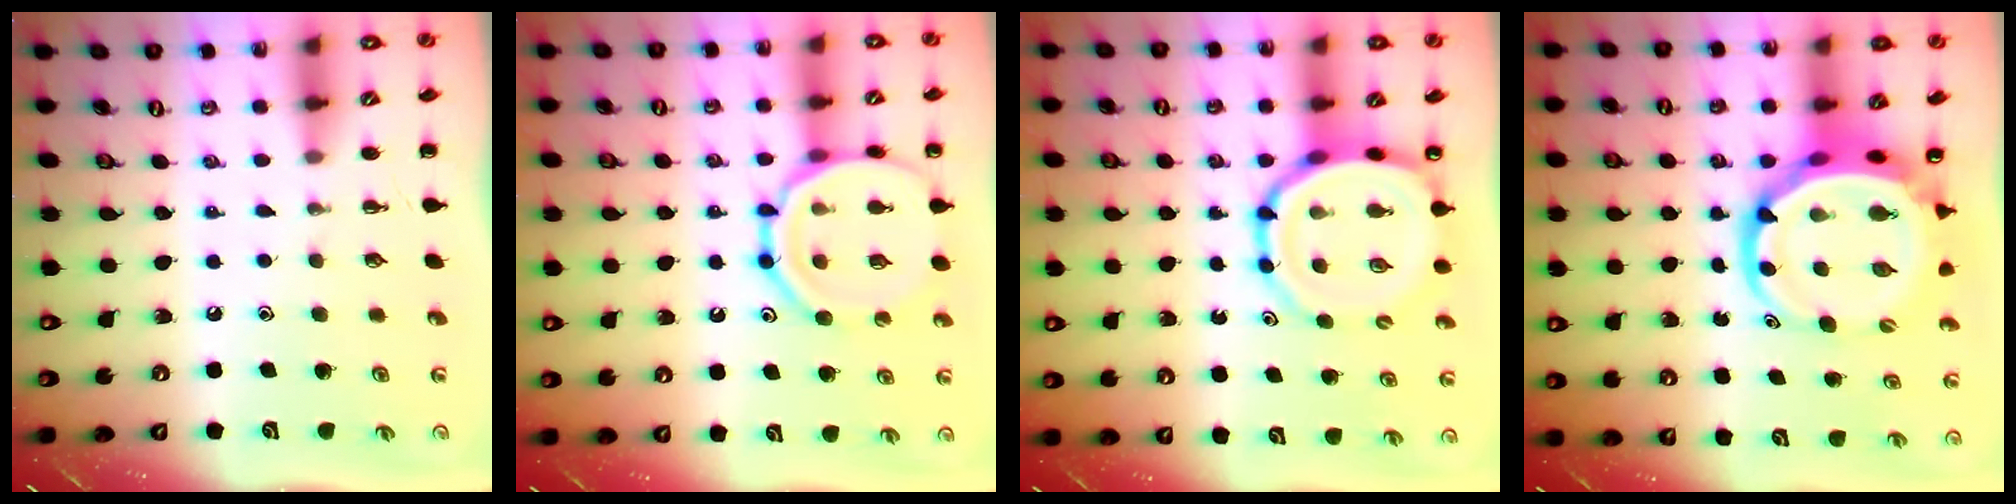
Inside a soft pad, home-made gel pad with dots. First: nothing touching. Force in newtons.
{"total": 17.0, "press": 16.9, "slide": 2.1}
{"total": 11.8, "press": 11.4, "slide": 3.0}
{"total": 10.1, "press": 9.7, "slide": 2.8}